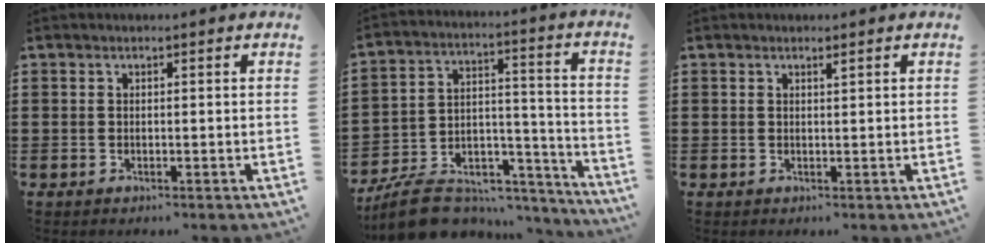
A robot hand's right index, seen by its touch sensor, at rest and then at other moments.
{"total": 9.6, "force": [-8.3, 3.6, 3.1], "torque": [-0.056, 0.023, -0.155]}
{"total": 0.7, "force": [0.6, 0.0, 0.4], "torque": [-0.009, -0.001, 0.011]}